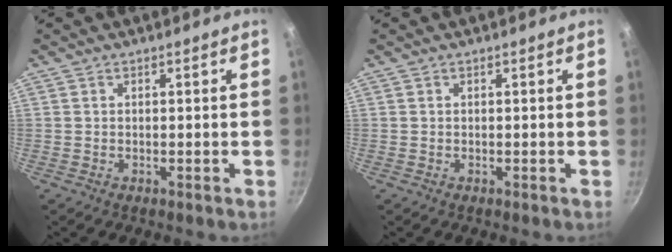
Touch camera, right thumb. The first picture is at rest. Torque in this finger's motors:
{"motor_torque": [-0.12, 0.10, 0.16, 0.02, 0.00]}